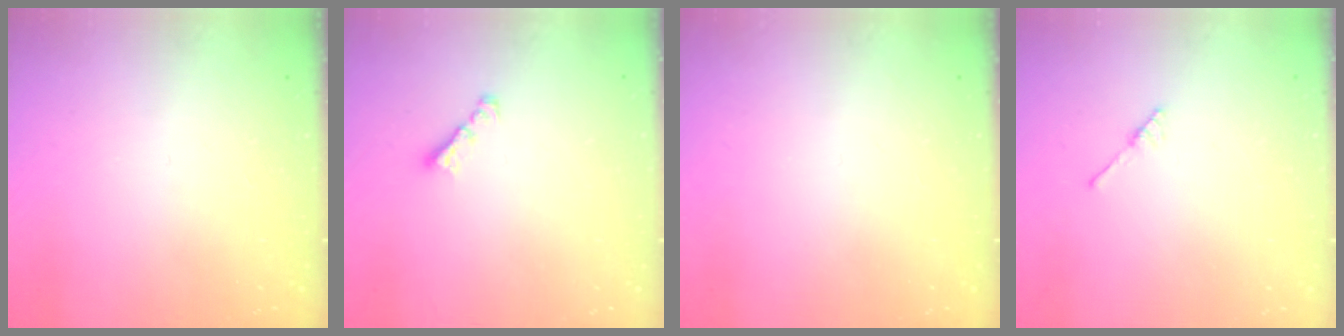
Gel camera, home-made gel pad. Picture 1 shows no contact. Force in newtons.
{"total": 2.2, "press": 2.1, "slide": 0.6}
{"total": 0.0}
{"total": 1.9, "press": 1.8, "slide": 0.3}